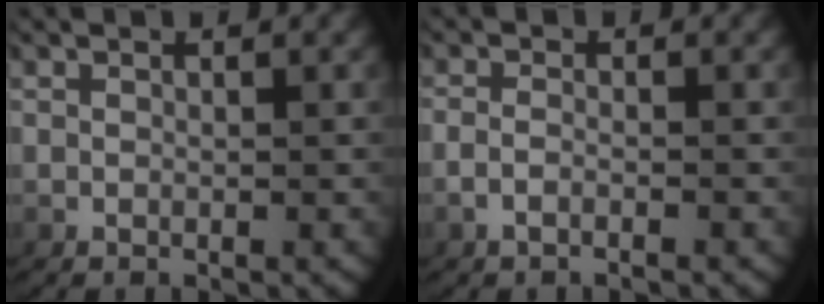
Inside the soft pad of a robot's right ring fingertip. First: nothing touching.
{"total": 1.4, "force": [-0.9, 0.4, 1.1], "torque": [-0.031, -0.006, -0.013]}